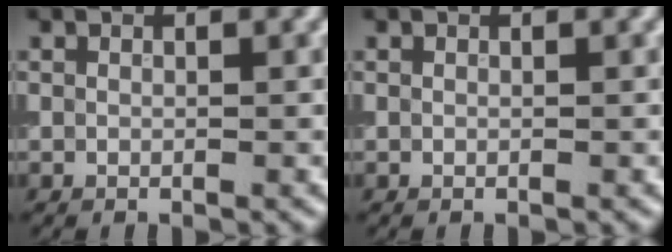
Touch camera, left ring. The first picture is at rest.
{"total": 0.0}